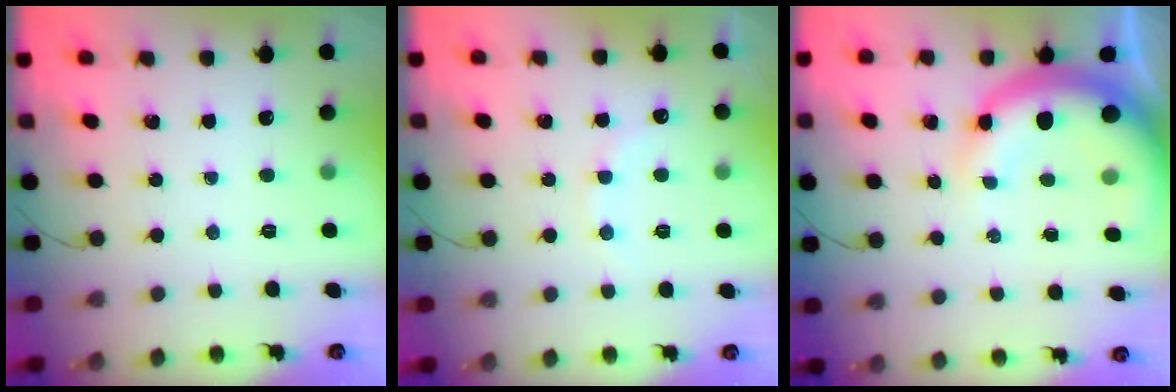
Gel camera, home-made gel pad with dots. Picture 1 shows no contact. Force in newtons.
{"total": 7.7, "press": 7.5, "slide": 1.6}
{"total": 11.7, "press": 11.5, "slide": 2.3}